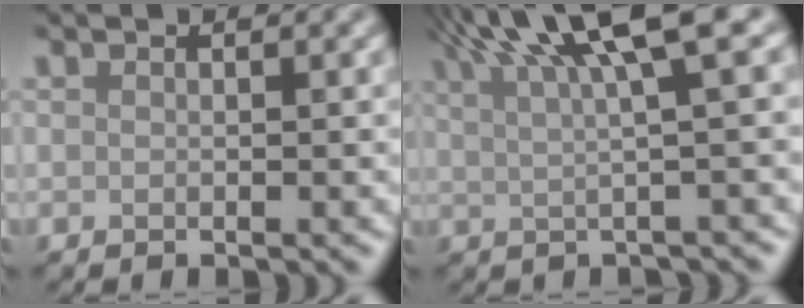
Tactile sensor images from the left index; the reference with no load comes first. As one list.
[{"total": 8.6, "force": [4.2, 1.8, 7.2], "torque": [-0.092, 0.026, 0.068]}]